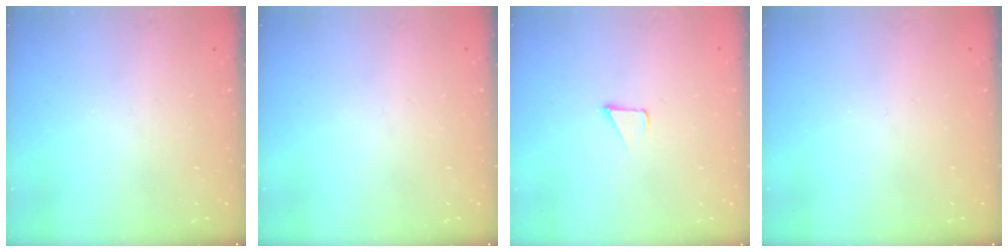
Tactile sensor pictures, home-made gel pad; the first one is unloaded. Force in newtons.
{"total": 0.0}
{"total": 1.5, "press": 1.5, "slide": 0.1}
{"total": 0.0}